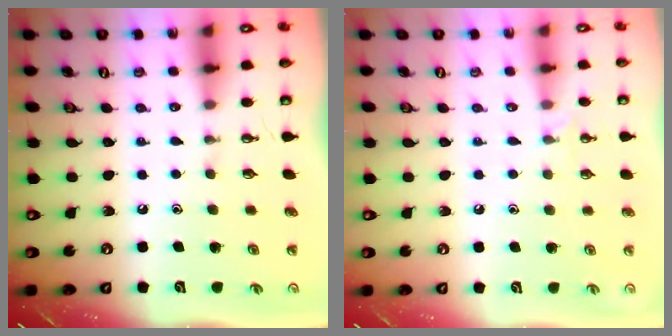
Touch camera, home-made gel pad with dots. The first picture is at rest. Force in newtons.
{"total": 3.8, "press": 3.7, "slide": 0.5}